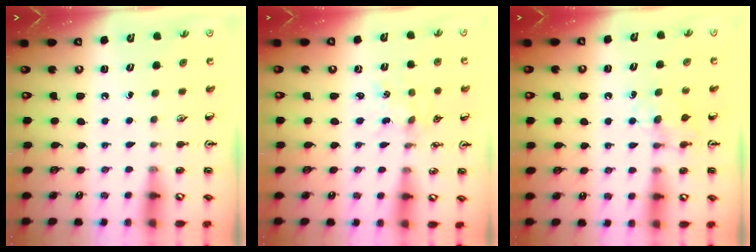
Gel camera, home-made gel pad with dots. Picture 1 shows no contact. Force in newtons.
{"total": 1.4, "press": 1.4, "slide": 0.2}
{"total": 5.1, "press": 5.0, "slide": 0.7}